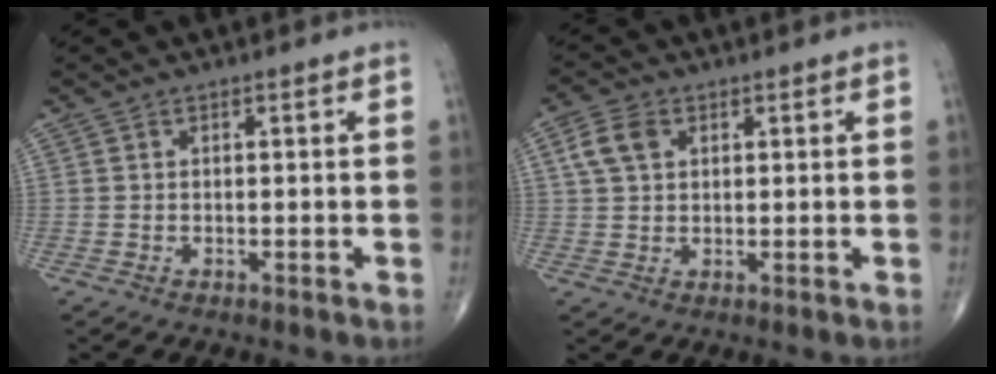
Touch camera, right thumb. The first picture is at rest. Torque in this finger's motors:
{"motor_torque": [-0.40, 0.48, -0.05, -0.22, 0.06]}